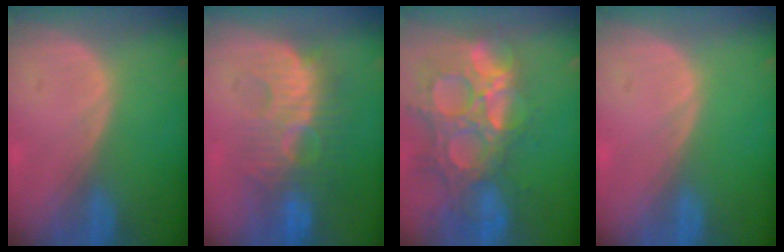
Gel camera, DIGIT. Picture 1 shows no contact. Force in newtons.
{"total": 9.1, "press": 8.9, "slide": 1.7}
{"total": 14.9, "press": 12.3, "slide": 8.4}
{"total": 0.0}